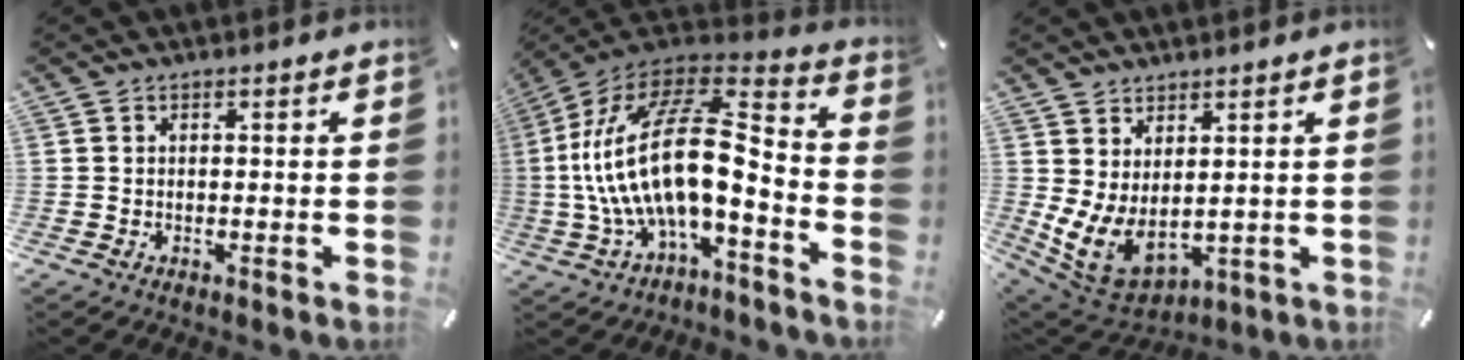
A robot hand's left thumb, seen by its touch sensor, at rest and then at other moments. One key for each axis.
{"total": 22.9, "fx": -2.5, "fy": 10.4, "fz": 20.2, "tx": -0.423, "ty": 0.001, "tz": -0.043}
{"total": 7.0, "fx": 1.0, "fy": 4.9, "fz": 5.0, "tx": -0.121, "ty": -0.024, "tz": 0.026}